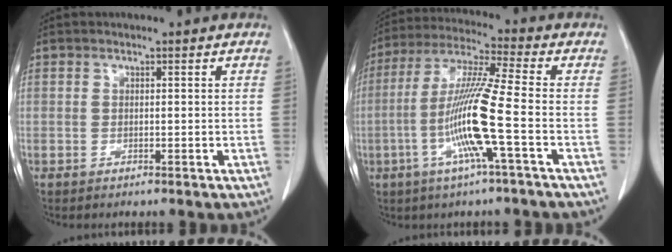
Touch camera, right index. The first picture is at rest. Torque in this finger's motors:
{"motor_torque": [1.99, -0.15, 0.50, 0.17]}